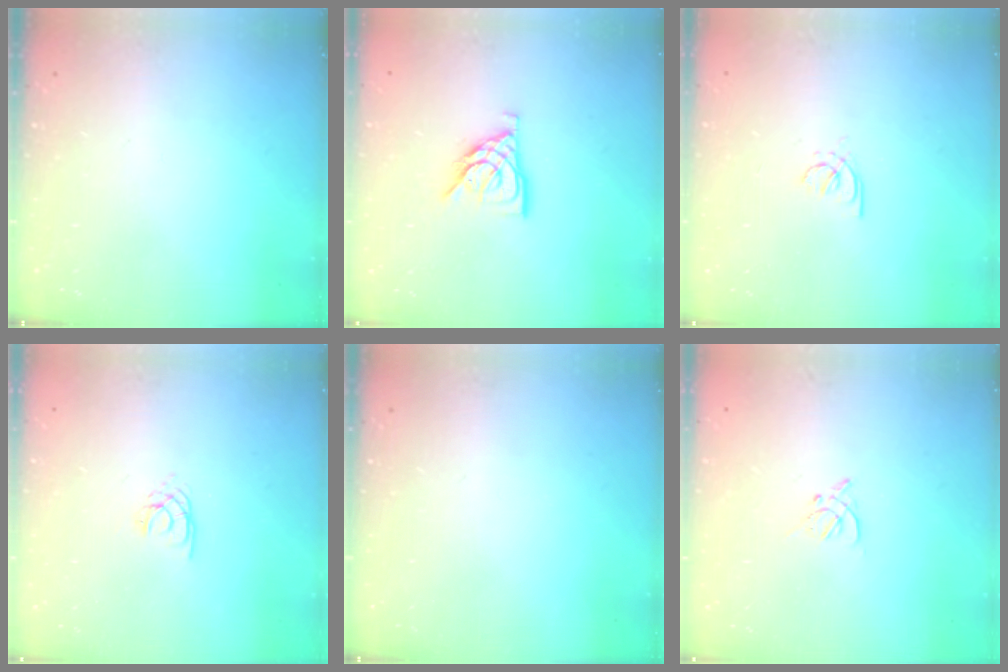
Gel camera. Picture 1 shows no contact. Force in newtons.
{"total": 9.9, "press": 9.8, "slide": 1.2}
{"total": 2.1, "press": 2.1, "slide": 0.6}
{"total": 2.0, "press": 1.9, "slide": 0.4}
{"total": 0.0}
{"total": 2.7, "press": 2.6, "slide": 0.7}